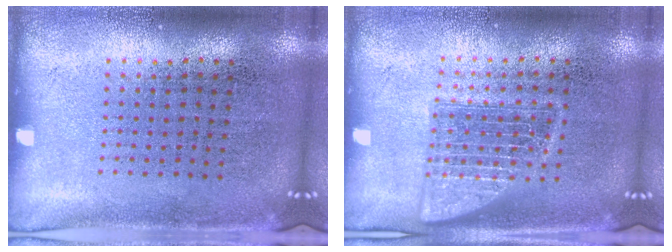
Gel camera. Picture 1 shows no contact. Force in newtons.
{"total": 1.8, "press": 1.7, "slide": 0.3}